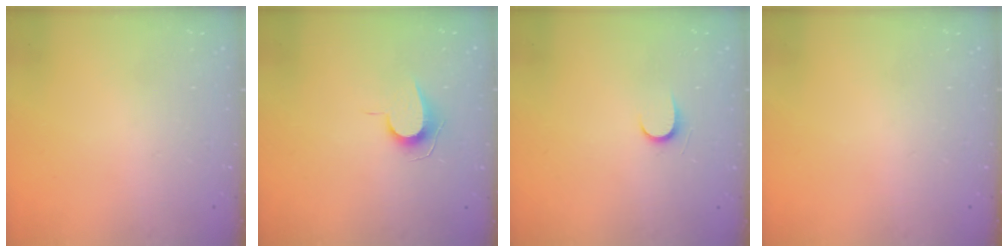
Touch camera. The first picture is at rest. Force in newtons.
{"total": 7.0, "press": 7.0, "slide": 0.7}
{"total": 4.9, "press": 4.8, "slide": 0.5}
{"total": 0.0}